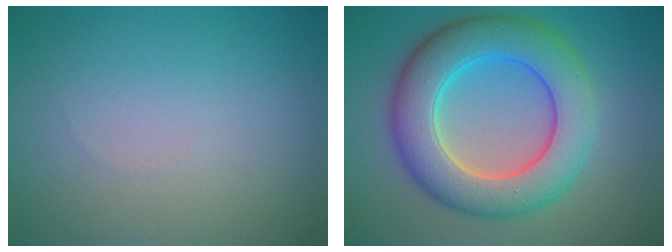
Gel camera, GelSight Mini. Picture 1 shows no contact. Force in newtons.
{"total": 9.2, "press": 9.2, "slide": 0.4}